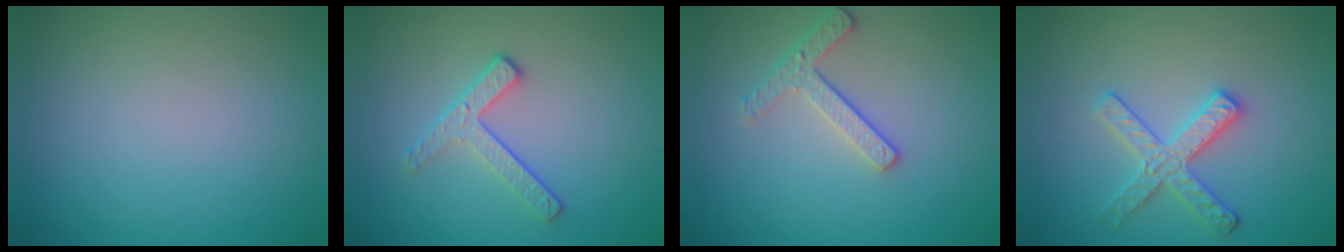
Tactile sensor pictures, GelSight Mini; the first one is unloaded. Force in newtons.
{"total": 2.3, "press": 1.7, "slide": 1.6}
{"total": 2.5, "press": 2.2, "slide": 1.1}
{"total": 2.9, "press": 2.8, "slide": 0.6}